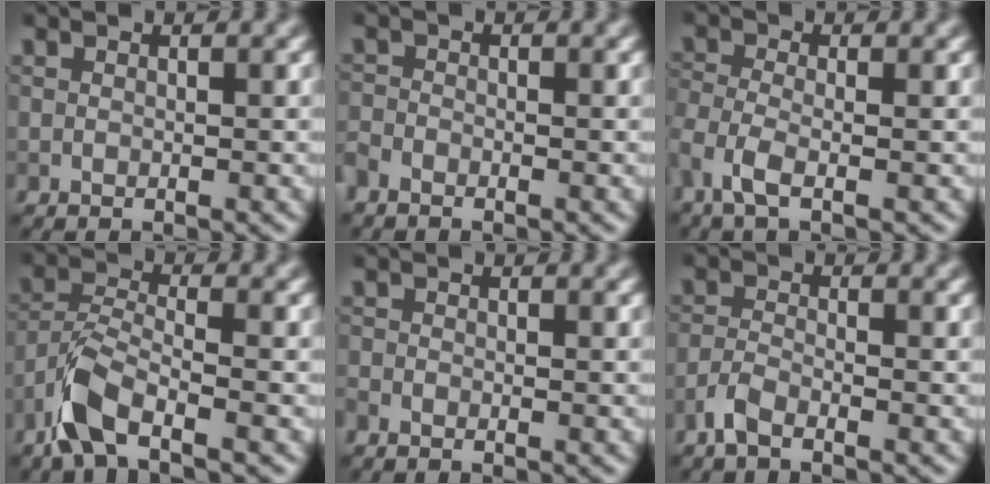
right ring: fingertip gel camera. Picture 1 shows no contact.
{"total": 1.5, "force": [-1.3, 0.7, 0.5], "torque": [-0.010, -0.002, -0.035]}
{"total": 3.2, "force": [-1.6, 1.2, 2.5], "torque": [-0.064, -0.006, -0.043]}
{"total": 5.0, "force": [-3.4, 1.5, 3.3], "torque": [-0.066, -0.002, -0.078]}
{"total": 0.9, "force": [-0.7, 0.3, 0.4], "torque": [-0.007, -0.003, -0.018]}
{"total": 2.1, "force": [-1.6, 0.6, 1.2], "torque": [-0.029, 0.000, -0.040]}